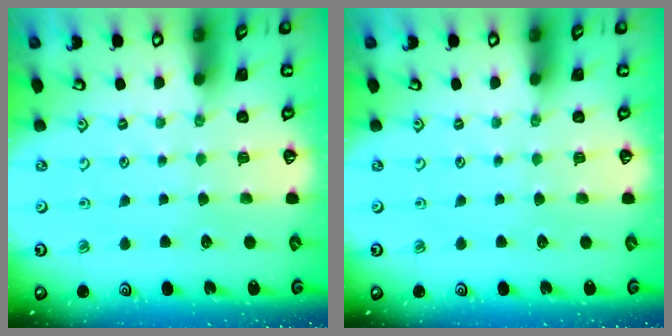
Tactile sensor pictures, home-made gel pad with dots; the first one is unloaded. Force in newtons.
{"total": 0.0}